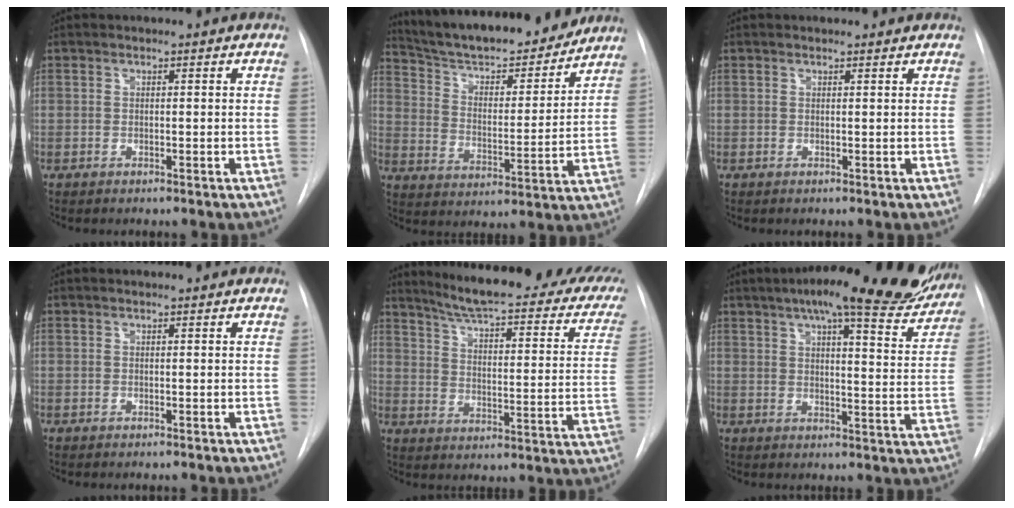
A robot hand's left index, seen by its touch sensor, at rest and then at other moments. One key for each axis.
{"total": 19.7, "fx": 17.7, "fy": 3.7, "fz": 7.9, "tx": -0.123, "ty": -0.011, "tz": 0.265}
{"total": 1.1, "fx": 1.0, "fy": 0.5, "fz": 0.1, "tx": -0.003, "ty": 0.004, "tz": 0.004}
{"total": 0.7, "fx": 0.7, "fy": 0.1, "fz": 0.2, "tx": -0.009, "ty": 0.009, "tz": 0.004}
{"total": 24.8, "fx": 21.0, "fy": 3.4, "fz": 12.7, "tx": -0.170, "ty": -0.067, "tz": 0.248}
{"total": 21.8, "fx": 17.5, "fy": 4.1, "fz": 12.3, "tx": -0.169, "ty": -0.014, "tz": 0.210}